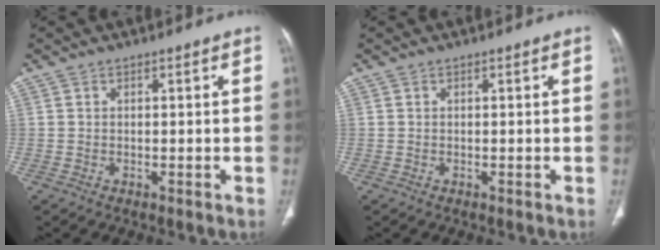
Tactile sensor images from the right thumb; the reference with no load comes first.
{"total": 0.0}